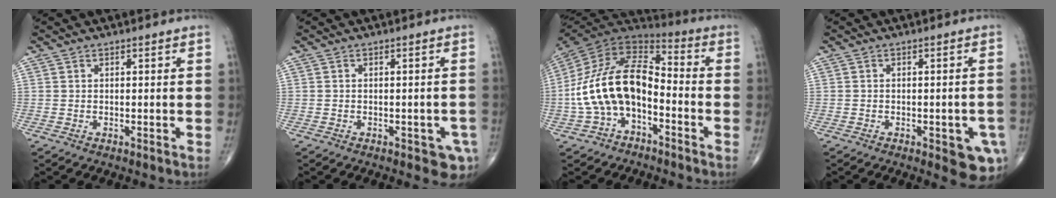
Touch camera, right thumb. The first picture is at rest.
{"total": 4.5, "force": [-2.0, 2.1, 3.5], "torque": [-0.027, 0.002, -0.020]}
{"total": 17.3, "force": [-4.1, 10.2, 13.4], "torque": [-0.245, 0.063, -0.082]}
{"total": 7.4, "force": [-2.9, 2.9, 6.1], "torque": [-0.054, 0.004, -0.030]}